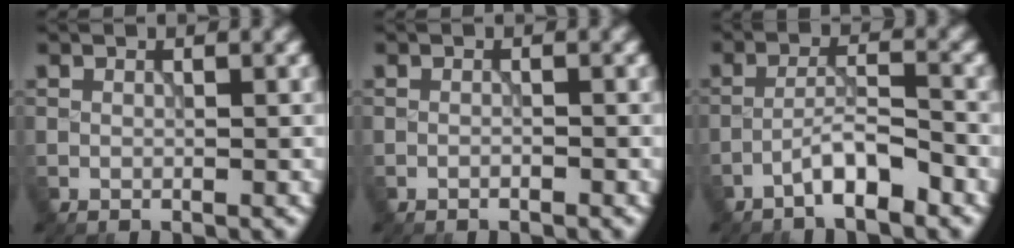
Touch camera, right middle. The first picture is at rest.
{"total": 0.5, "force": [-0.4, 0.1, 0.3], "torque": [-0.004, 0.000, -0.009]}
{"total": 3.7, "force": [-2.6, 0.6, 2.6], "torque": [-0.046, 0.014, -0.054]}